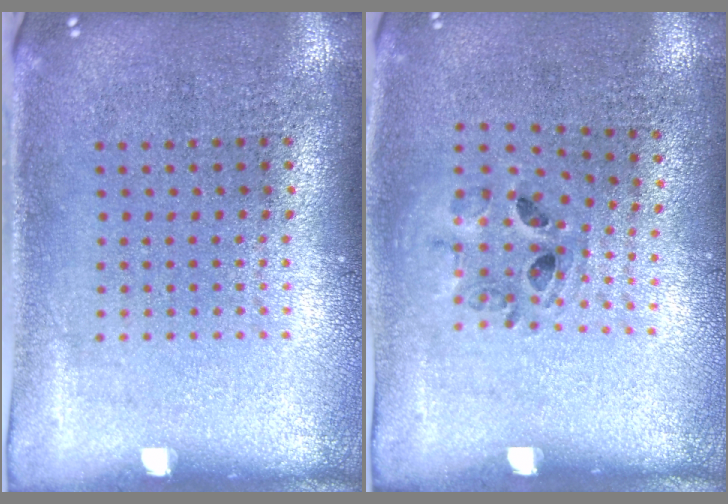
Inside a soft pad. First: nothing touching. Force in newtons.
{"total": 0.9, "press": 0.8, "slide": 0.2}